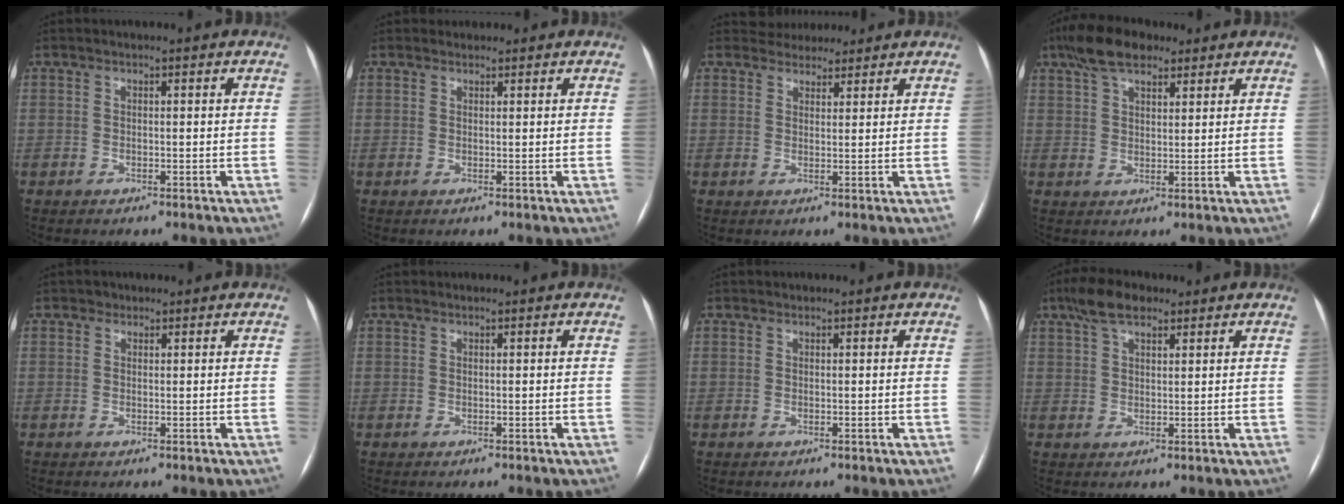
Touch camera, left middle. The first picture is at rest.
{"total": 0.8, "force": [0.7, 0.5, -0.2], "torque": [-0.001, 0.006, 0.010]}
{"total": 4.2, "force": [3.8, 1.8, 0.0], "torque": [0.003, 0.017, 0.055]}
{"total": 8.0, "force": [5.6, 3.3, 4.7], "torque": [-0.091, 0.026, 0.099]}
{"total": 0.9, "force": [0.6, 0.7, 0.0], "torque": [0.005, -0.002, 0.005]}
{"total": 0.0}
{"total": 0.0}
{"total": 6.2, "force": [4.2, 2.5, 3.7], "torque": [-0.075, 0.022, 0.076]}